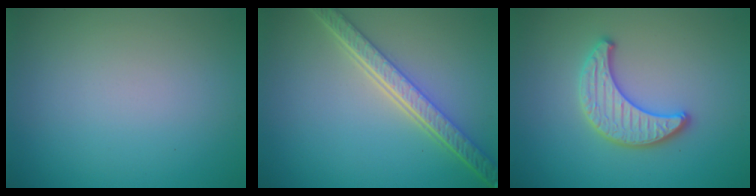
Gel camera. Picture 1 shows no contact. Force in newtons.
{"total": 5.4, "press": 4.0, "slide": 3.6}
{"total": 3.3, "press": 3.3, "slide": 0.4}